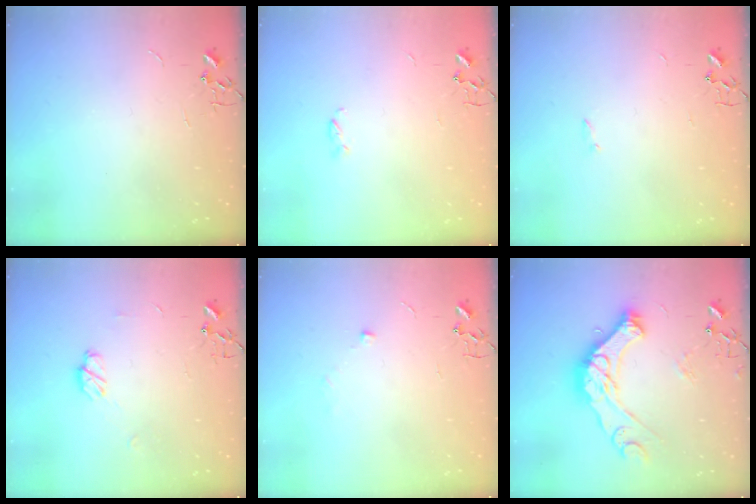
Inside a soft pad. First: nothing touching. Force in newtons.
{"total": 2.9, "press": 2.9, "slide": 0.3}
{"total": 1.3, "press": 1.3, "slide": 0.3}
{"total": 6.1, "press": 6.0, "slide": 0.4}
{"total": 4.3, "press": 4.2, "slide": 1.2}
{"total": 19.0, "press": 18.9, "slide": 1.9}